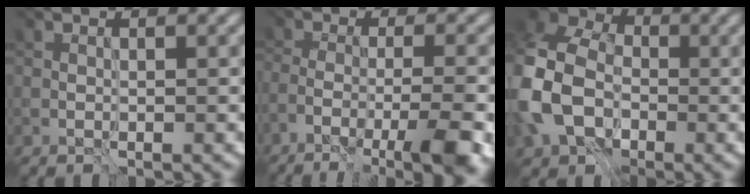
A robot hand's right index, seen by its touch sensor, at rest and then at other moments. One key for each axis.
{"total": 8.0, "fx": -5.1, "fy": 2.0, "fz": 5.9, "tx": -0.104, "ty": -0.017, "tz": -0.087}
{"total": 11.1, "fx": -1.7, "fy": 8.7, "fz": 6.7, "tx": -0.170, "ty": -0.019, "tz": -0.038}